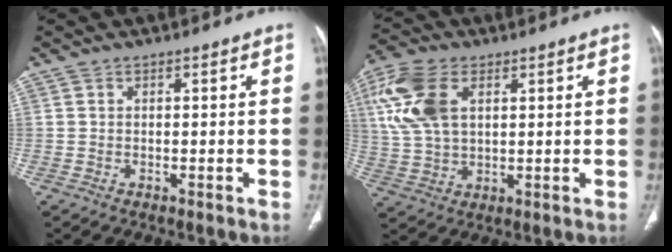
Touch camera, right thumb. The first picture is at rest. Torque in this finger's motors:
{"motor_torque": [2.10, 2.02, 1.76, 0.27, 0.08]}